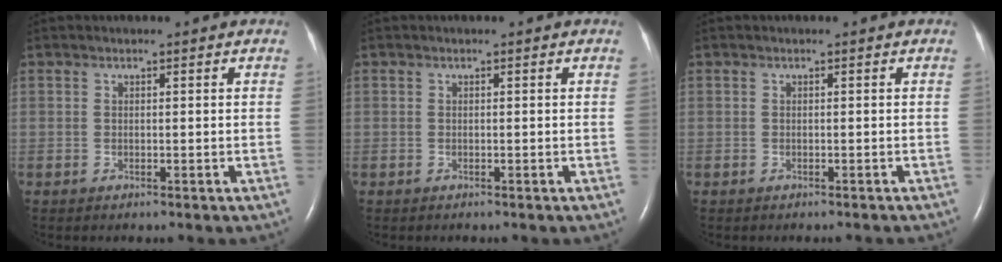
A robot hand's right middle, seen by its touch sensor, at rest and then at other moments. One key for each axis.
{"total": 0.0}
{"total": 1.2, "fx": -1.1, "fy": 0.2, "fz": 0.4, "tx": -0.008, "ty": -0.002, "tz": -0.012}